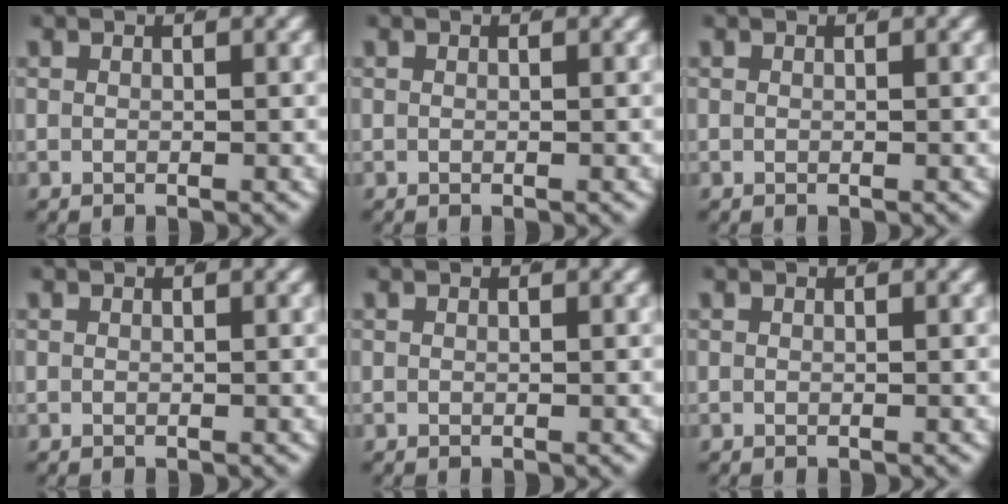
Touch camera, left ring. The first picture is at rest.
{"total": 0.0}
{"total": 0.0}
{"total": 0.0}
{"total": 0.0}
{"total": 0.0}